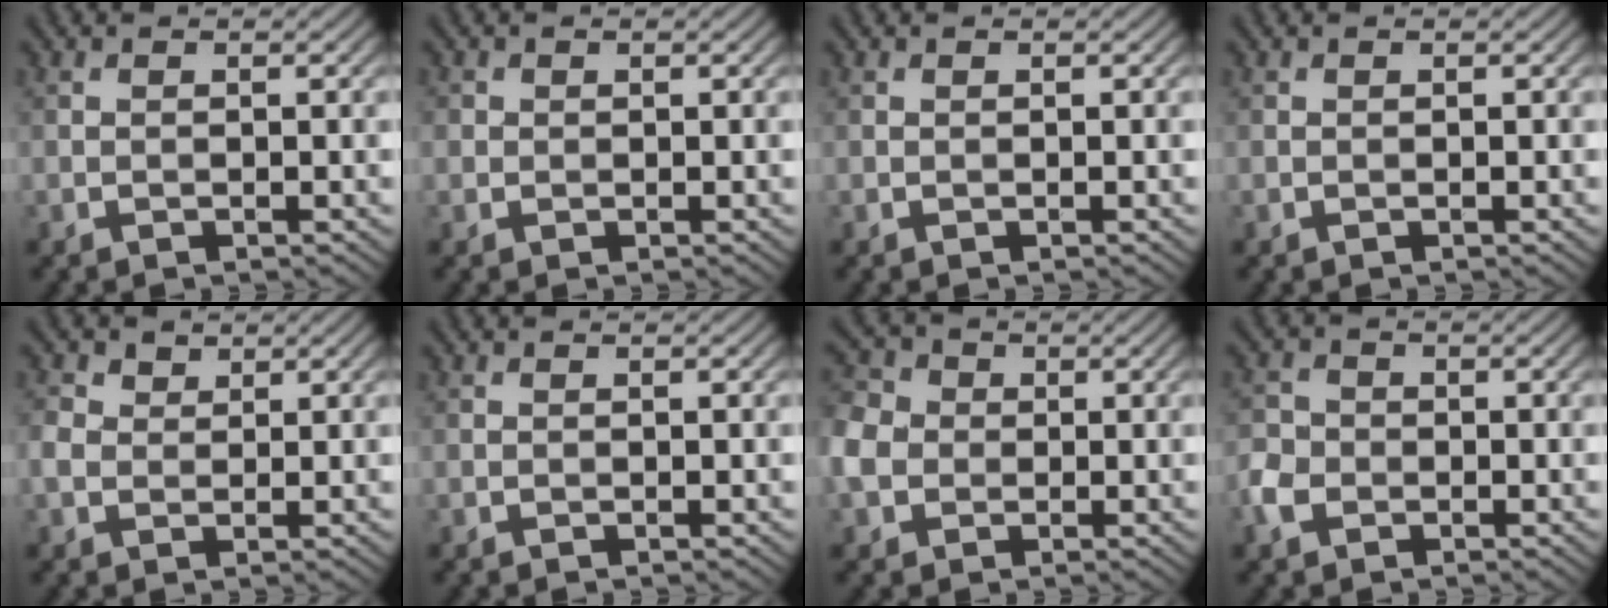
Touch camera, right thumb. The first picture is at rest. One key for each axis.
{"total": 1.0, "fx": 0.1, "fy": 1.0, "fz": 0.2, "tx": -0.001, "ty": -0.003, "tz": -0.001}
{"total": 0.0}
{"total": 0.0}
{"total": 2.6, "fx": 0.9, "fy": 2.0, "fz": 1.4, "tx": -0.039, "ty": 0.006, "tz": 0.013}
{"total": 0.0}
{"total": 6.4, "fx": -1.0, "fy": 5.3, "fz": 3.3, "tx": -0.106, "ty": 0.004, "tz": -0.039}
{"total": 3.3, "fx": -1.5, "fy": 2.7, "fz": 1.3, "tx": -0.039, "ty": -0.002, "tz": -0.041}